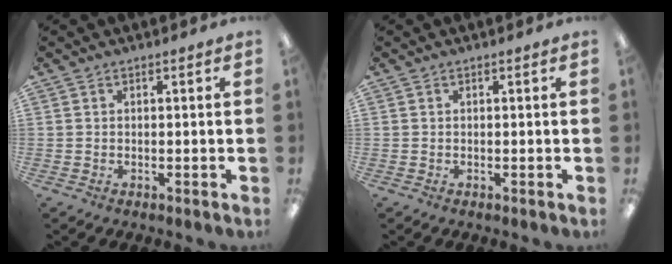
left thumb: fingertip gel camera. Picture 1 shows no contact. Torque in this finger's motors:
{"motor_torque": [-0.04, -0.04, 0.02, -0.02, 0.00]}